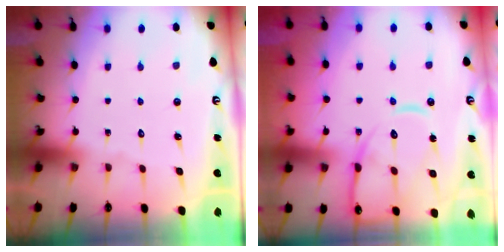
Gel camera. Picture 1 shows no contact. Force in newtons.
{"total": 14.4, "press": 14.3, "slide": 1.4}